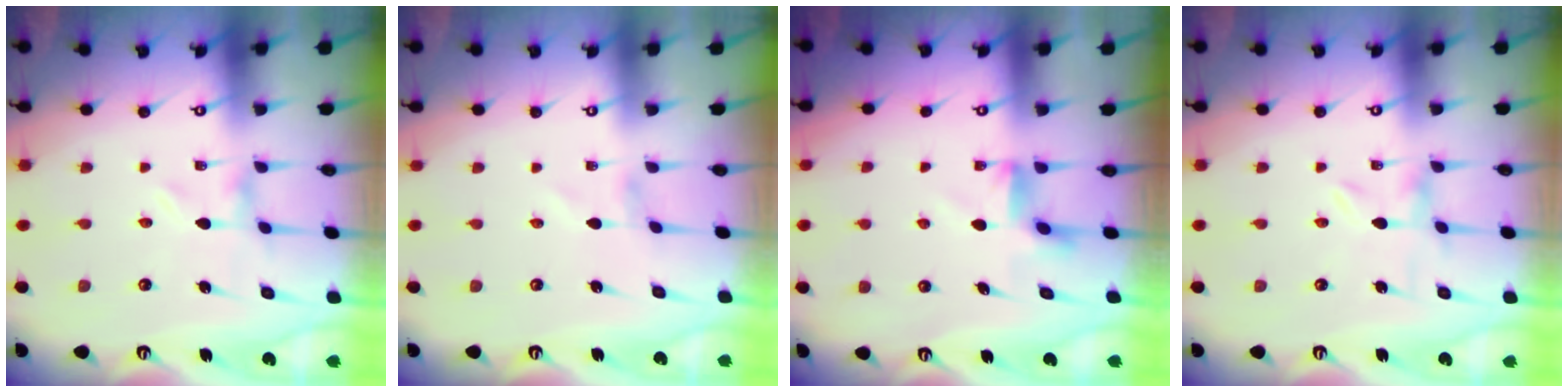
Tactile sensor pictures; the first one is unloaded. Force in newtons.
{"total": 1.3, "press": 1.2, "slide": 0.1}
{"total": 4.7, "press": 4.6, "slide": 0.6}
{"total": 0.0}